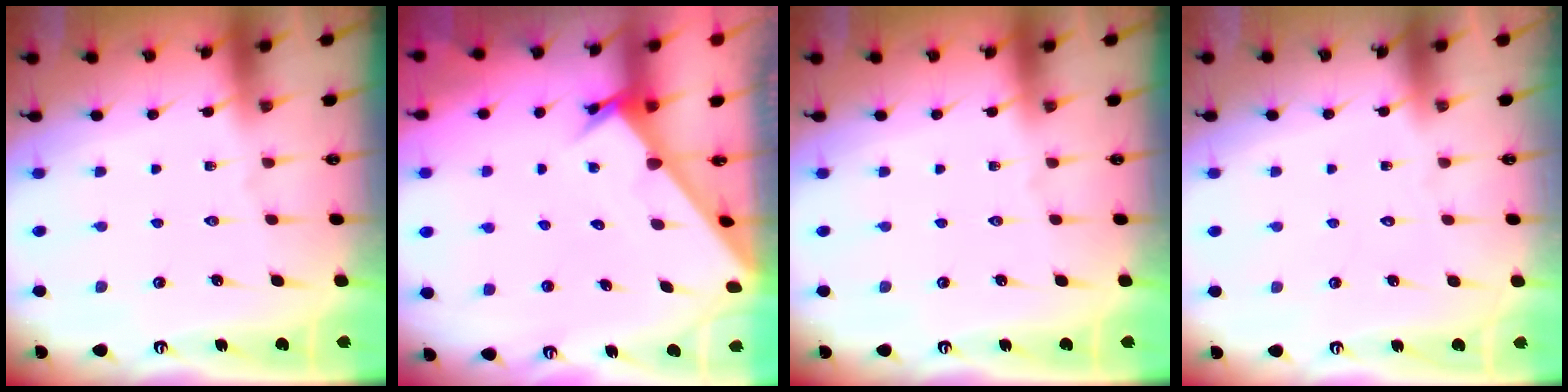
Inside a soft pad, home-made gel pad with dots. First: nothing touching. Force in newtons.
{"total": 2.8, "press": 2.8, "slide": 0.1}
{"total": 0.0}
{"total": 1.8, "press": 1.8, "slide": 0.1}